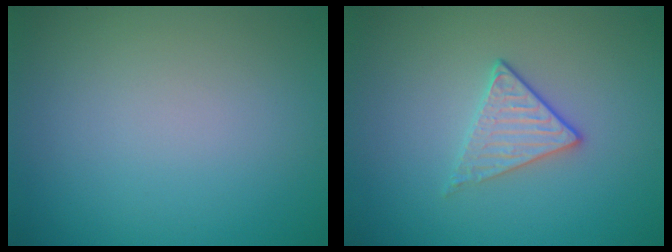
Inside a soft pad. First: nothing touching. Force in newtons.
{"total": 2.0, "press": 1.7, "slide": 1.0}